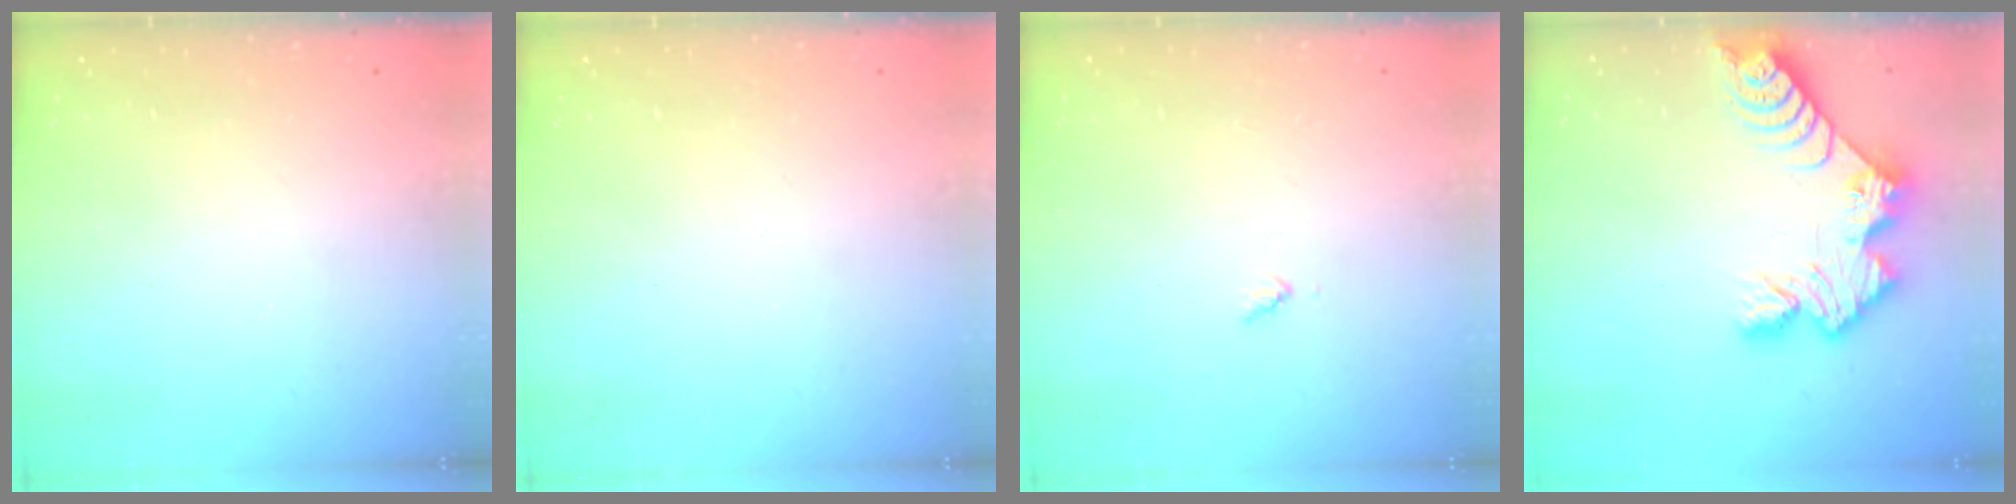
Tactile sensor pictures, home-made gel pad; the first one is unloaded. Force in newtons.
{"total": 0.0}
{"total": 3.0, "press": 3.0, "slide": 0.3}
{"total": 10.9, "press": 10.9, "slide": 0.8}